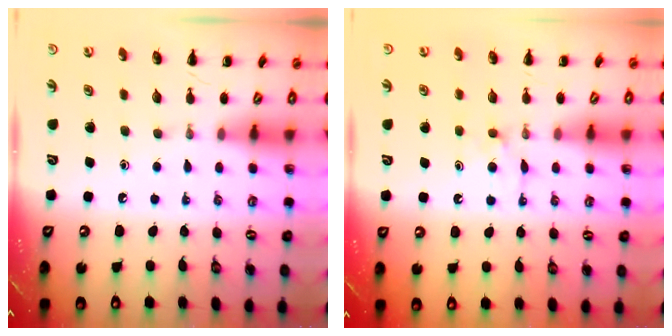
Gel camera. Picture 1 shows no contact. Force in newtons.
{"total": 4.9, "press": 4.7, "slide": 1.4}